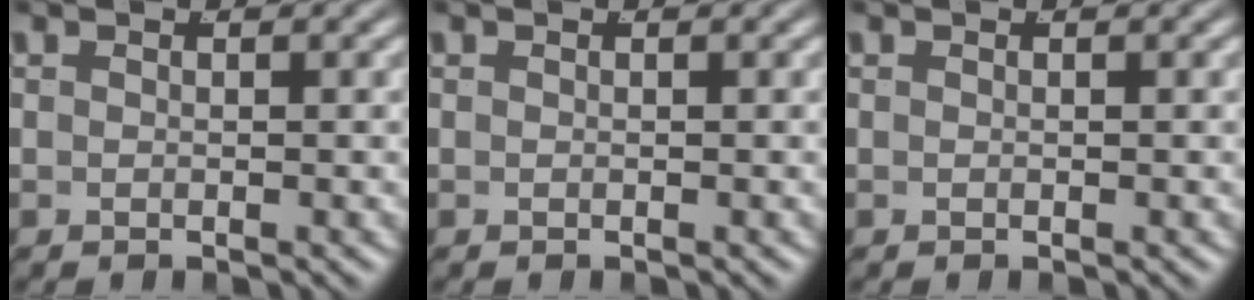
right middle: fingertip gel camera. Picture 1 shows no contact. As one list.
[{"total": 0.0}, {"total": 0.0}]